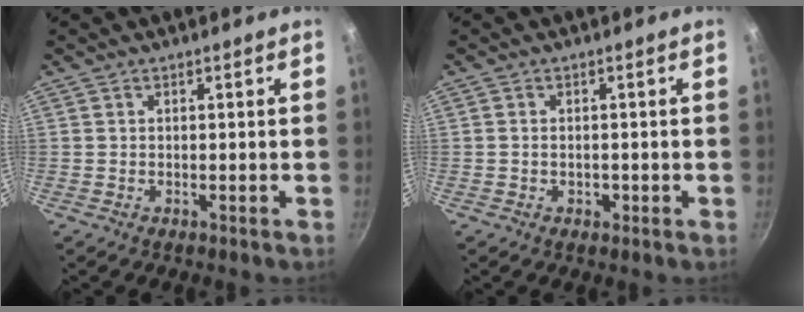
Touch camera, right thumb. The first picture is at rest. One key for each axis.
{"total": 1.6, "fx": -0.4, "fy": 1.2, "fz": 1.0, "tx": -0.013, "ty": 0.002, "tz": -0.007}